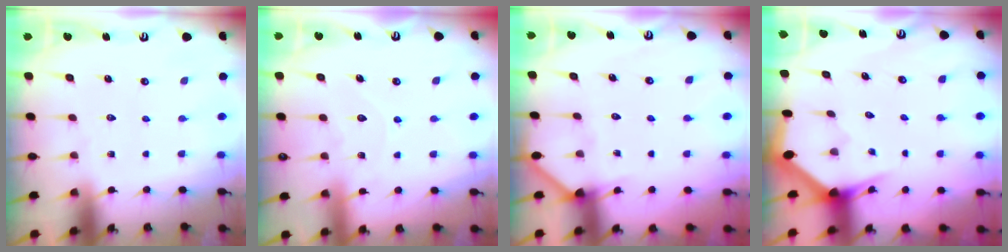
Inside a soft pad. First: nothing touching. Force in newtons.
{"total": 6.5, "press": 6.5, "slide": 0.8}
{"total": 4.3, "press": 4.3, "slide": 0.3}
{"total": 3.1, "press": 3.1, "slide": 0.0}